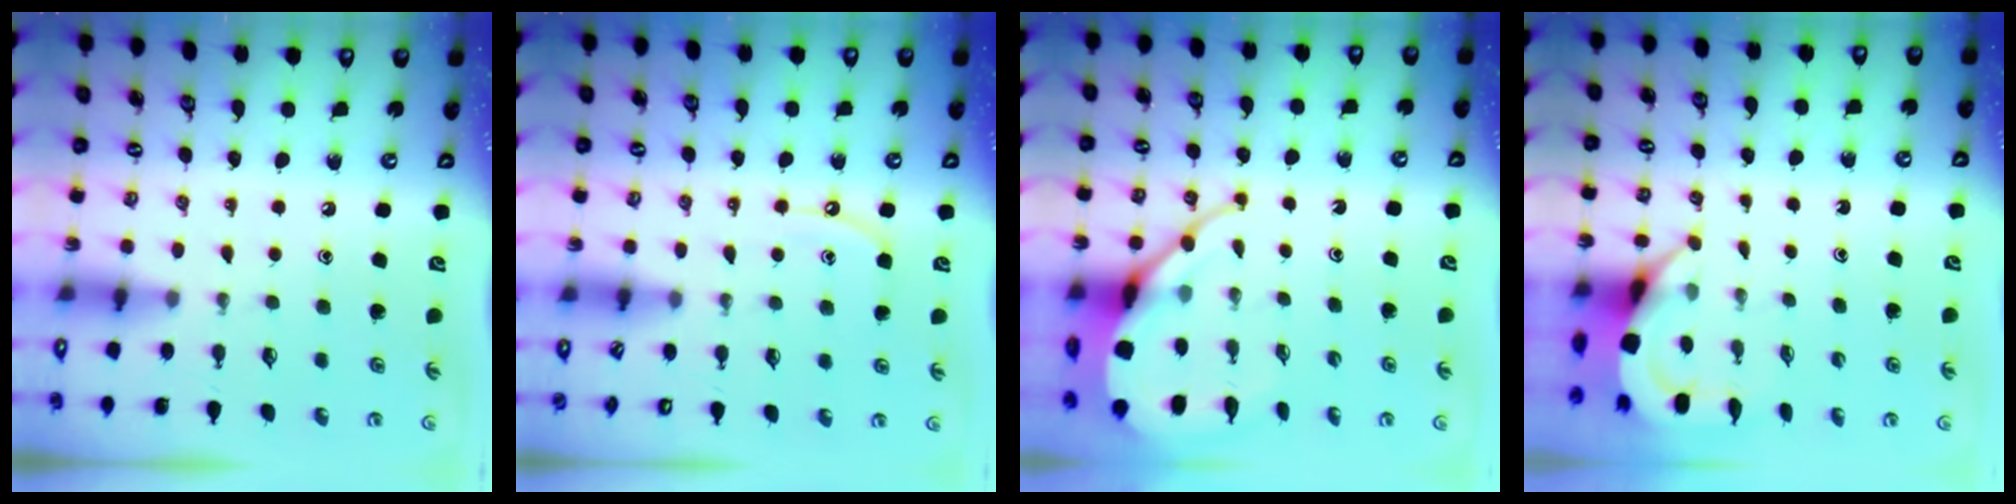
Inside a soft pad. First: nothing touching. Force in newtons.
{"total": 6.1, "press": 6.0, "slide": 0.7}
{"total": 9.2, "press": 9.1, "slide": 1.1}
{"total": 4.0, "press": 4.0, "slide": 0.2}